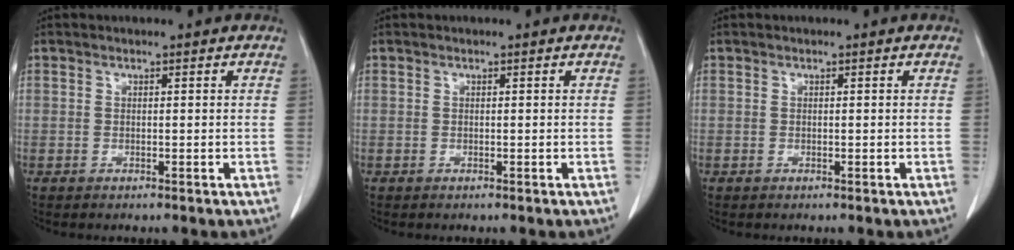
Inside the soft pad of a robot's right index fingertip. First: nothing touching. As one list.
[{"total": 0.0}, {"total": 0.0}]